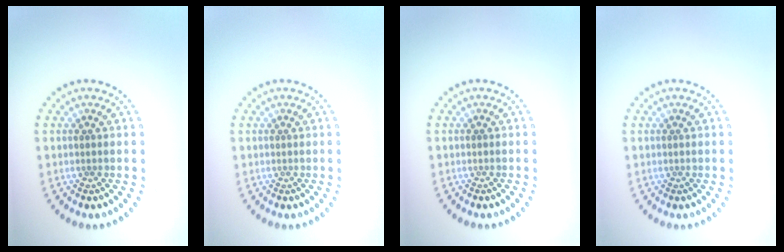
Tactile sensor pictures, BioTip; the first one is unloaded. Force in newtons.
{"total": 0.0}
{"total": 0.0}
{"total": 0.0}